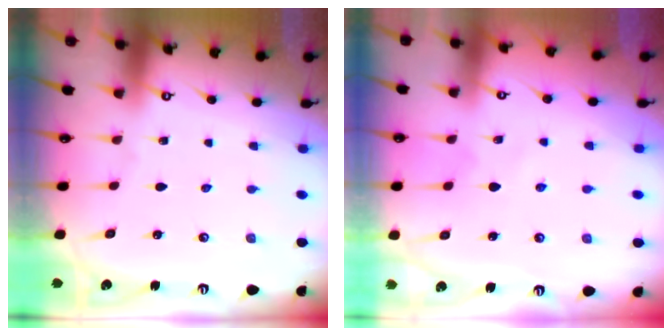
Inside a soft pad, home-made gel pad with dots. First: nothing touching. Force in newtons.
{"total": 4.8, "press": 4.8, "slide": 0.5}